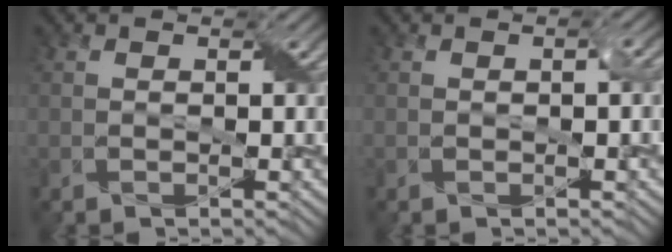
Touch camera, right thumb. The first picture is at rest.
{"total": 1.3, "force": [0.1, 0.4, 1.3], "torque": [-0.020, 0.004, 0.002]}